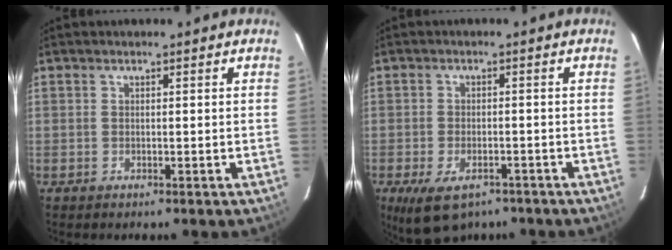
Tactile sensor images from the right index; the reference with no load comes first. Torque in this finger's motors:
{"motor_torque": [0.80, -0.53, 0.39, 0.06]}